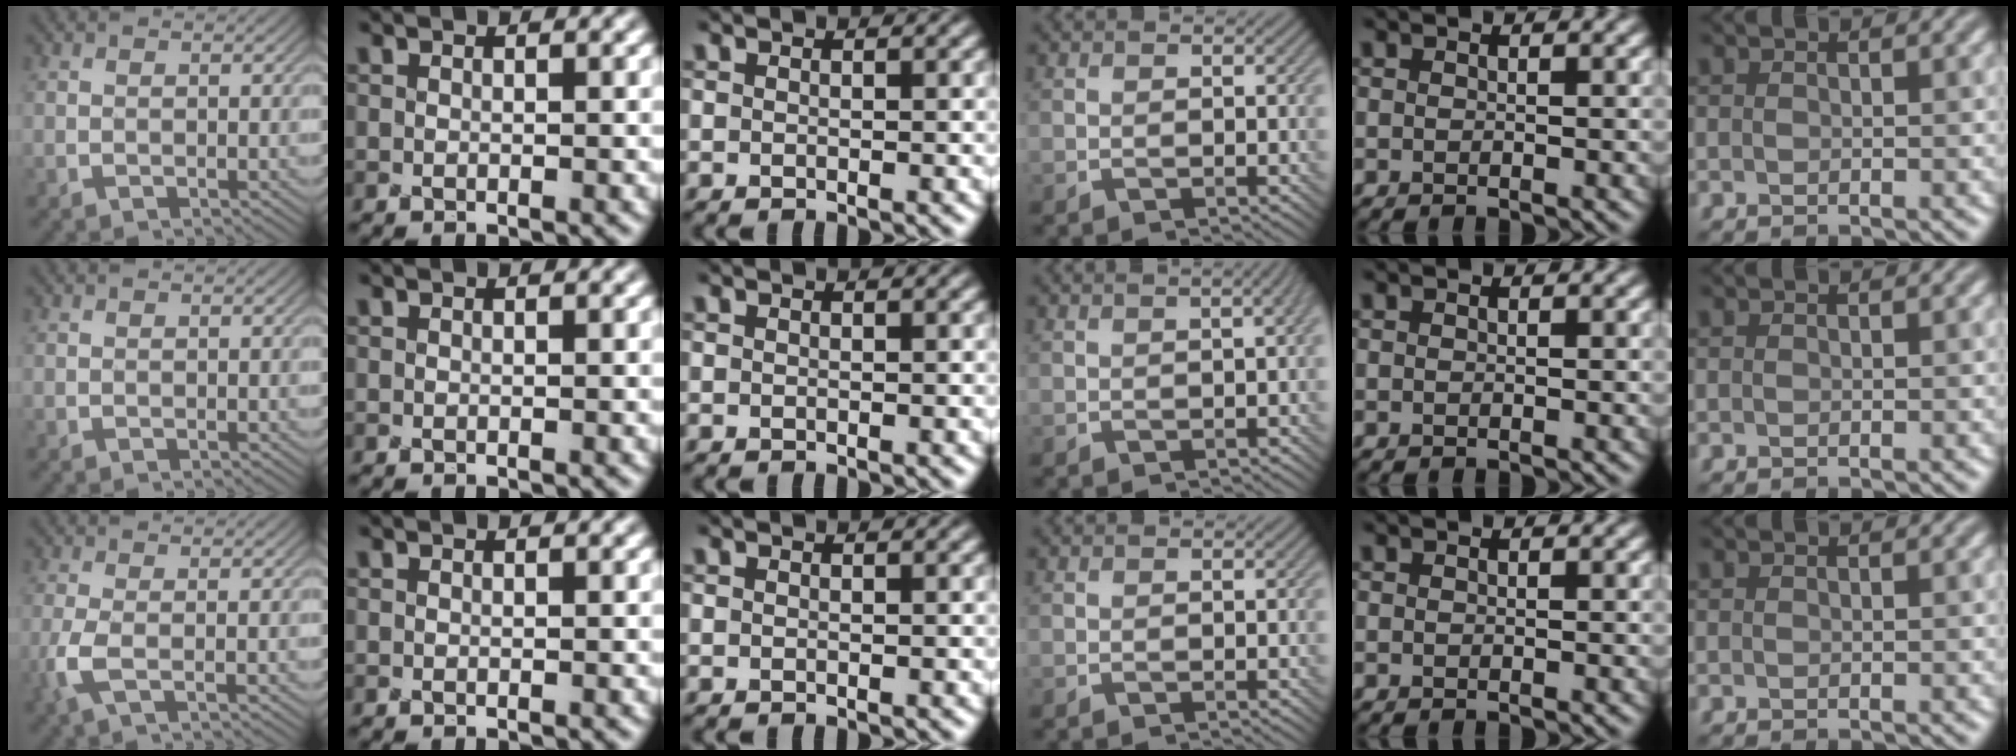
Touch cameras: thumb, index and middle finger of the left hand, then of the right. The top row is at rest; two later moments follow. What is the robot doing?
{"motion": "screw", "object": "bottle cap"}